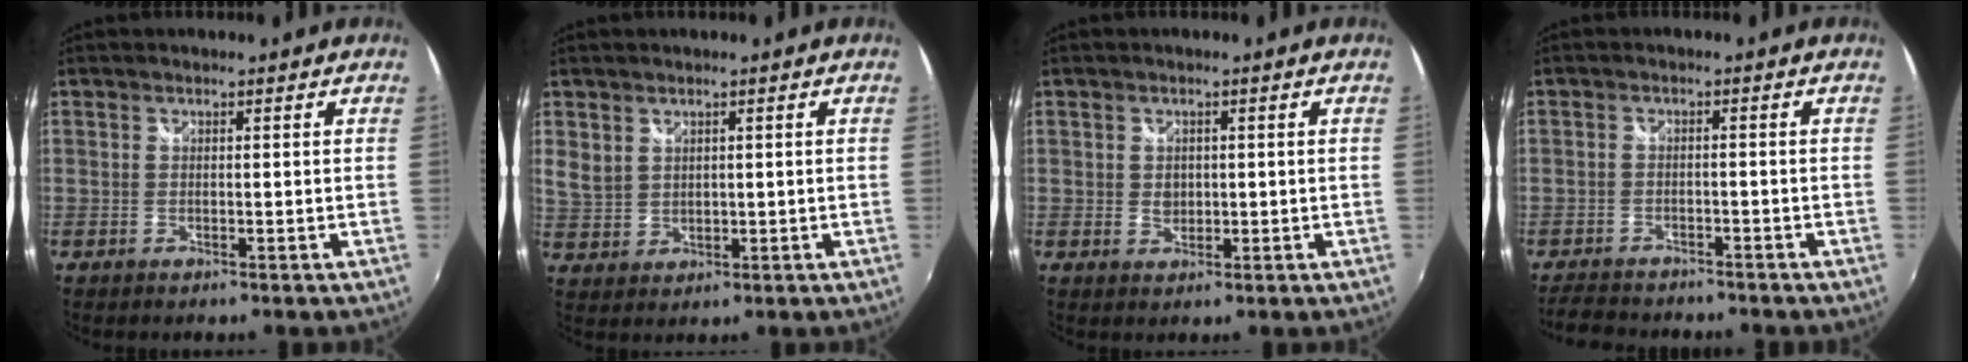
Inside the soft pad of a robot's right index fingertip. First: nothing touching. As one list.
[{"total": 4.0, "force": [2.0, 3.0, 1.7], "torque": [-0.025, 0.001, 0.046]}, {"total": 2.1, "force": [0.1, 1.9, 0.9], "torque": [-0.011, 0.001, 0.001]}, {"total": 6.7, "force": [-6.1, 2.4, 1.4], "torque": [-0.056, -0.001, -0.099]}]